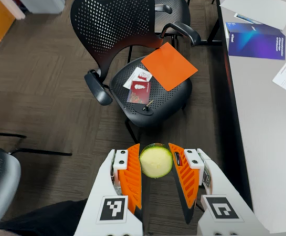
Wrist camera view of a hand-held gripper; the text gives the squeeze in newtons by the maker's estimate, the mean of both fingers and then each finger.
{"total": 13.9, "left": 14.8, "right": 12.9}